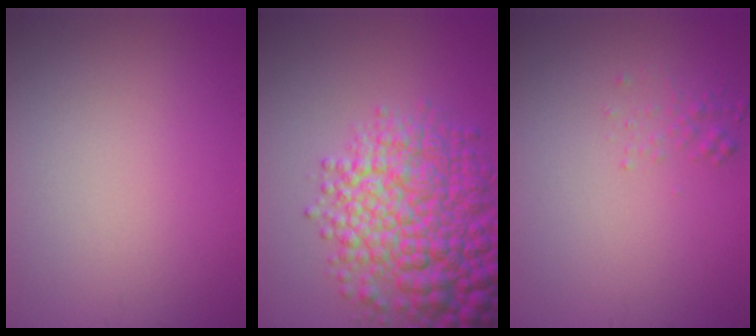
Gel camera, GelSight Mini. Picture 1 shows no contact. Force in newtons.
{"total": 9.7, "press": 9.7, "slide": 0.3}
{"total": 1.0, "press": 1.0, "slide": 0.0}